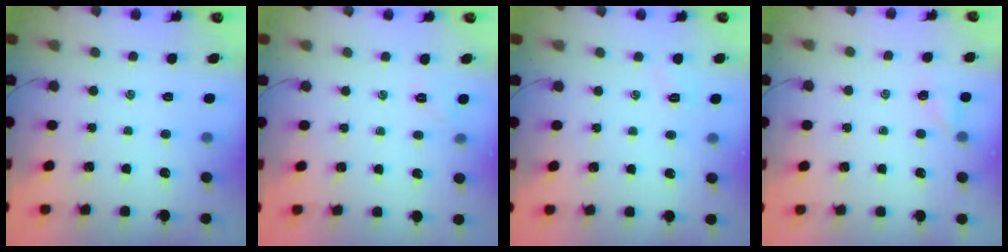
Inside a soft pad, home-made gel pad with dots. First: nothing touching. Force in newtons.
{"total": 4.1, "press": 3.9, "slide": 1.2}
{"total": 2.7, "press": 2.6, "slide": 0.7}
{"total": 2.4, "press": 2.3, "slide": 0.9}